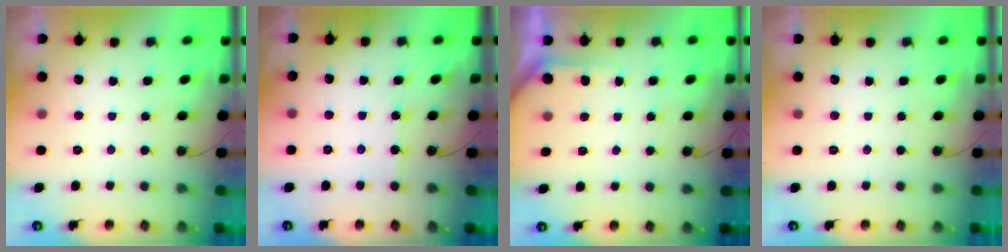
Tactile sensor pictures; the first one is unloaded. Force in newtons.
{"total": 2.1, "press": 2.0, "slide": 0.4}
{"total": 2.4, "press": 2.4, "slide": 0.2}
{"total": 0.0}